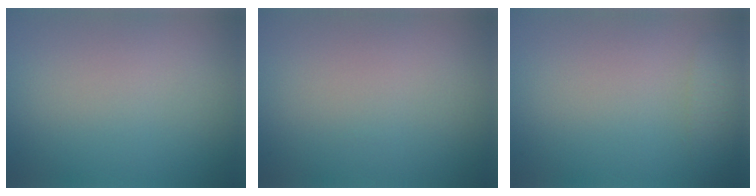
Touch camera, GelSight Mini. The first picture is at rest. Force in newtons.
{"total": 0.0}
{"total": 1.5, "press": 1.5, "slide": 0.1}